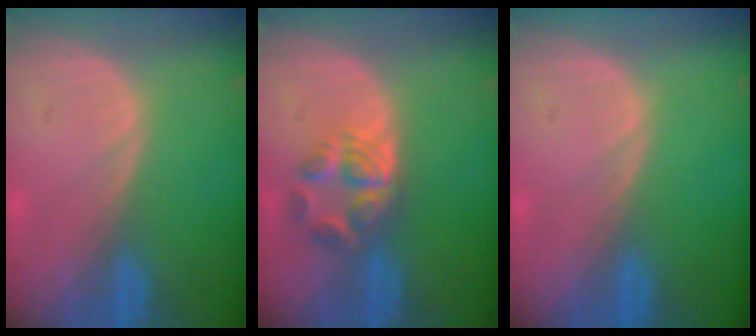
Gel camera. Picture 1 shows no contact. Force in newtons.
{"total": 6.0, "press": 5.1, "slide": 3.1}
{"total": 0.0}